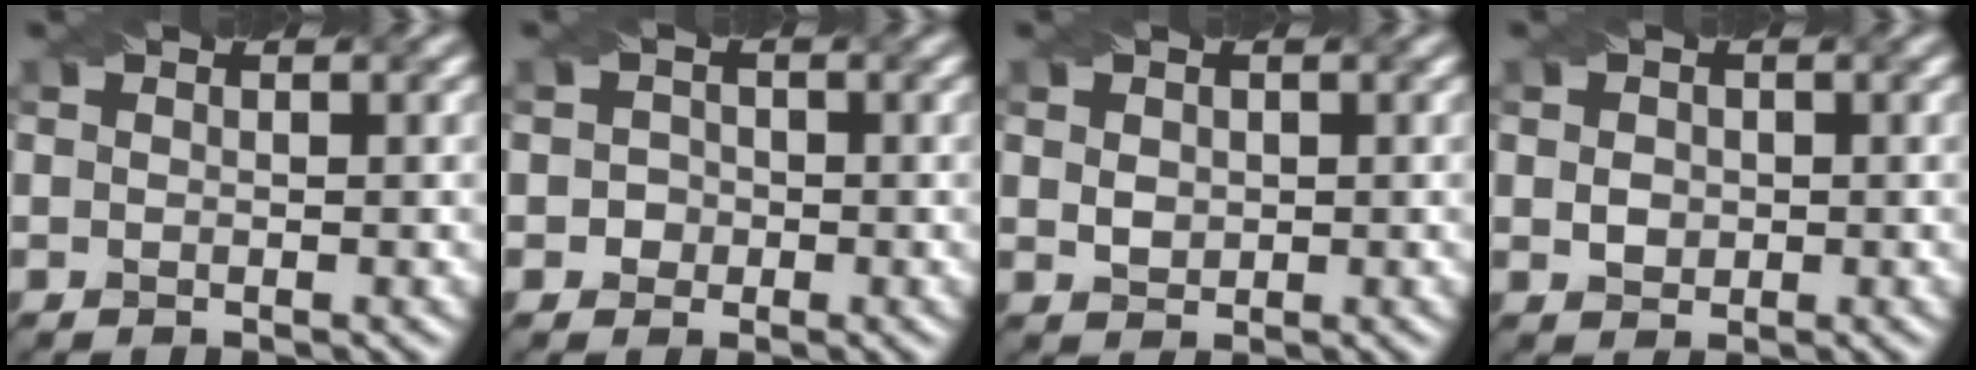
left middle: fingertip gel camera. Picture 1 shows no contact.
{"total": 1.4, "force": [-0.1, 1.4, 0.3], "torque": [0.008, 0.001, -0.005]}
{"total": 1.7, "force": [0.5, 1.4, 0.9], "torque": [-0.017, 0.001, 0.013]}
{"total": 1.8, "force": [0.2, 1.6, 0.8], "torque": [-0.018, 0.000, 0.006]}